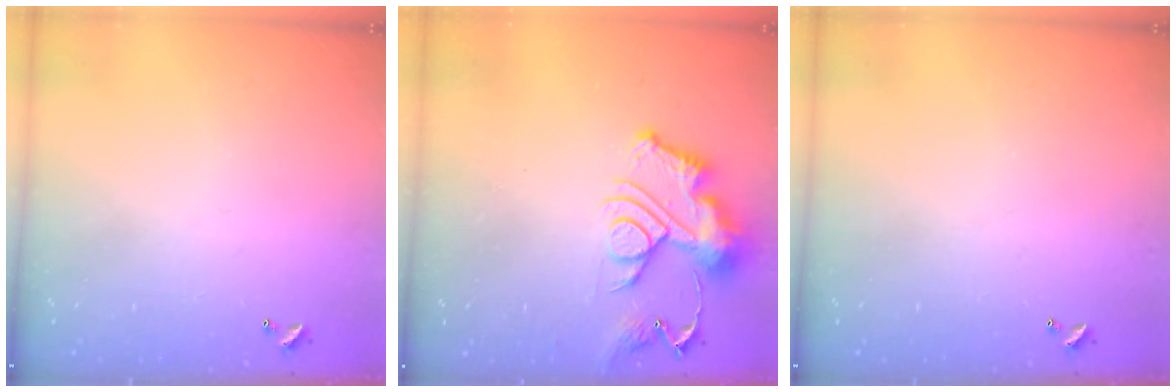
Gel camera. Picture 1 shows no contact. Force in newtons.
{"total": 13.4, "press": 13.4, "slide": 1.4}
{"total": 0.0}